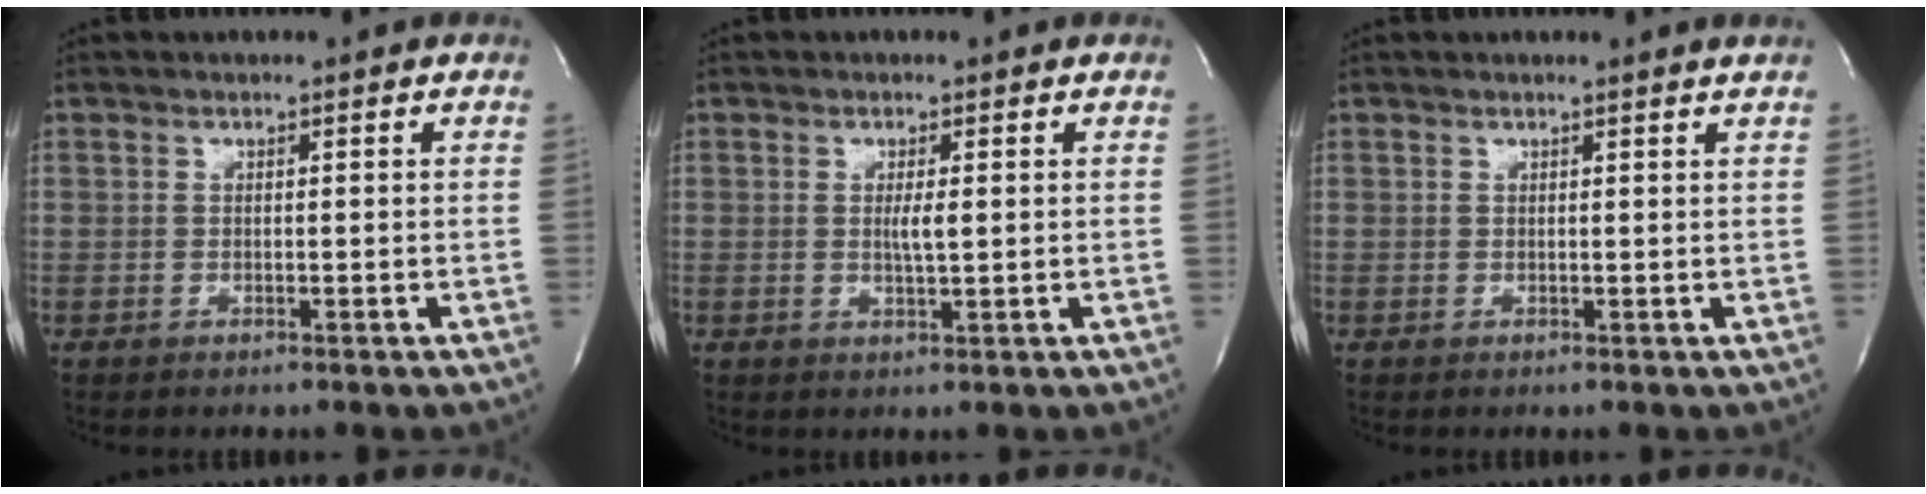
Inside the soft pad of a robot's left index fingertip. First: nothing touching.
{"total": 2.2, "force": [0.2, 0.1, 2.2], "torque": [-0.044, -0.003, 0.005]}
{"total": 1.2, "force": [1.1, -0.4, 0.3], "torque": [-0.019, -0.009, 0.014]}